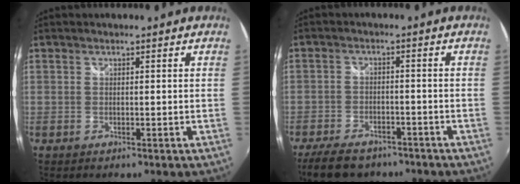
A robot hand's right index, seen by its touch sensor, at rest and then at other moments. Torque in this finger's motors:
{"motor_torque": [0.58, -0.54, -0.02, -0.02]}